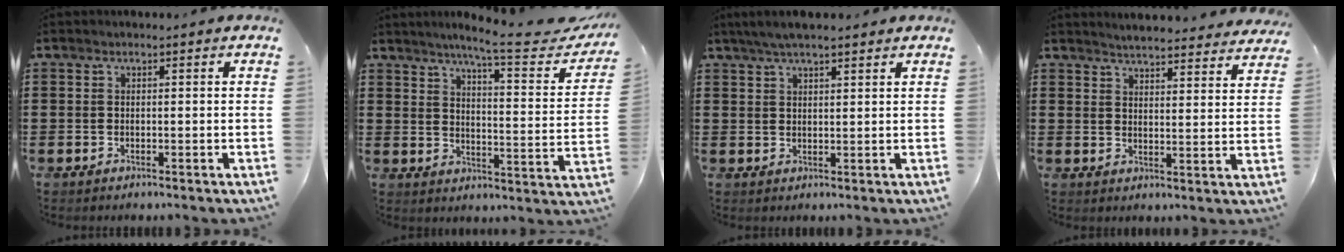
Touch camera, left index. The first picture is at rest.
{"total": 8.0, "force": [6.3, 0.0, 5.0], "torque": [-0.095, -0.041, 0.097]}
{"total": 3.8, "force": [3.0, 0.7, 2.2], "torque": [-0.049, 0.003, 0.055]}
{"total": 4.0, "force": [3.9, -0.4, 0.4], "torque": [-0.024, -0.024, 0.068]}